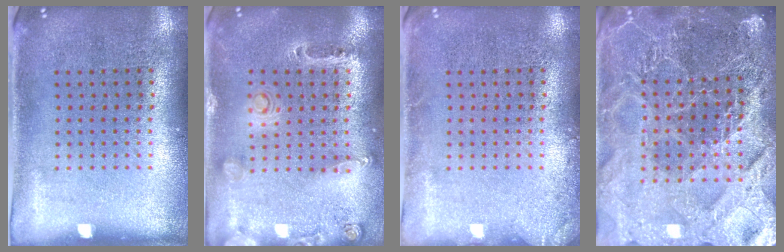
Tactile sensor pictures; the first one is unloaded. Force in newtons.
{"total": 0.5, "press": 0.4, "slide": 0.3}
{"total": 1.2, "press": 1.2, "slide": 0.2}
{"total": 5.6, "press": 5.0, "slide": 2.6}